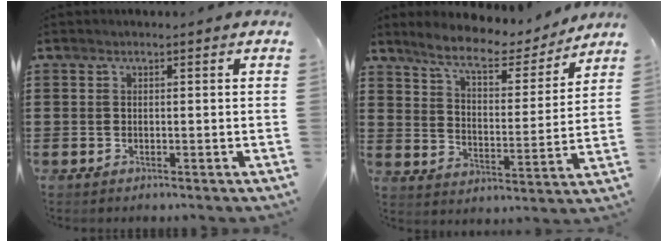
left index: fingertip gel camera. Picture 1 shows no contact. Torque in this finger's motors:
{"motor_torque": [0.62, -1.01, 0.45, 0.14]}